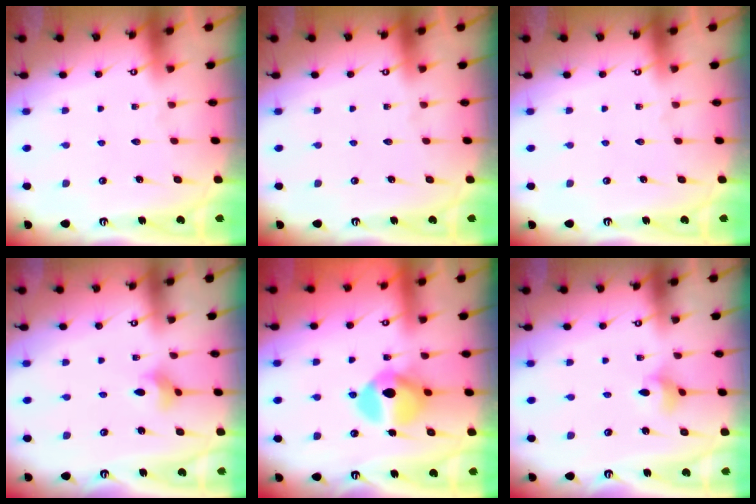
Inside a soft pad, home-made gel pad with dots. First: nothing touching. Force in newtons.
{"total": 0.0}
{"total": 0.0}
{"total": 2.7, "press": 2.6, "slide": 0.5}
{"total": 12.7, "press": 12.7, "slide": 0.5}
{"total": 3.5, "press": 3.4, "slide": 0.8}